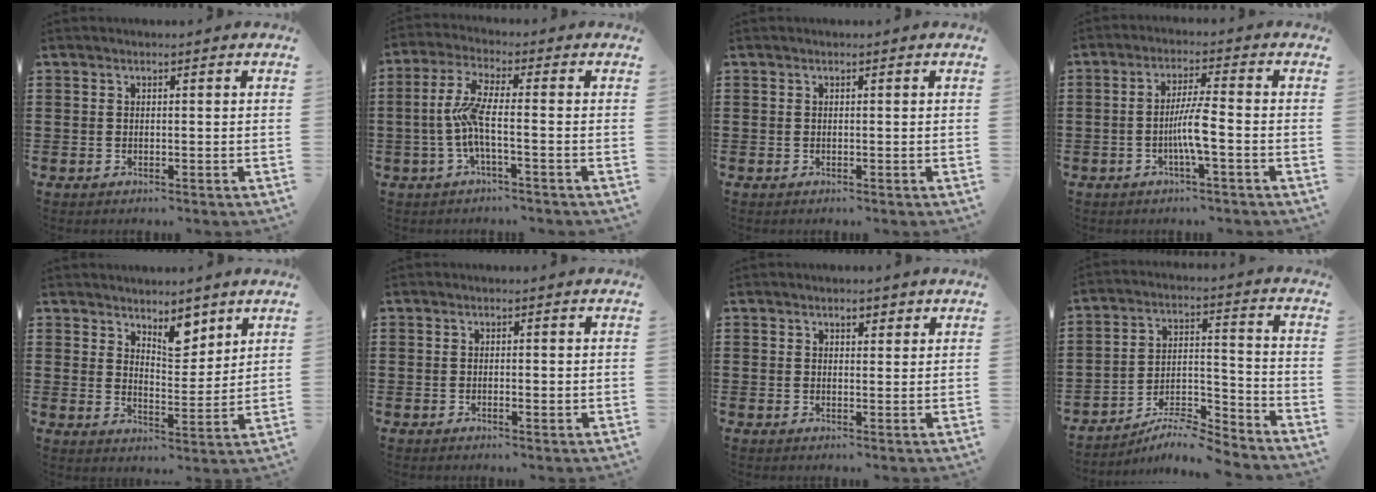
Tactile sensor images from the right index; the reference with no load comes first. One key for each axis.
{"total": 6.1, "fx": -1.6, "fy": 0.9, "fz": 5.8, "tx": -0.140, "ty": -0.014, "tz": -0.041}
{"total": 0.0}
{"total": 5.2, "fx": -1.6, "fy": 0.1, "fz": 5.0, "tx": -0.095, "ty": -0.005, "tz": -0.034}
{"total": 6.2, "fx": 4.6, "fy": 2.8, "fz": 3.1, "tx": -0.050, "ty": -0.012, "tz": 0.079}
{"total": 0.8, "fx": -0.3, "fy": 0.2, "fz": 0.7, "tx": -0.012, "ty": -0.005, "tz": -0.005}
{"total": 1.8, "fx": 1.3, "fy": 0.9, "fz": 0.8, "tx": -0.011, "ty": 0.001, "tz": 0.022}
{"total": 7.9, "fx": -7.5, "fy": 0.6, "fz": 2.4, "tx": -0.036, "ty": 0.012, "tz": -0.145}